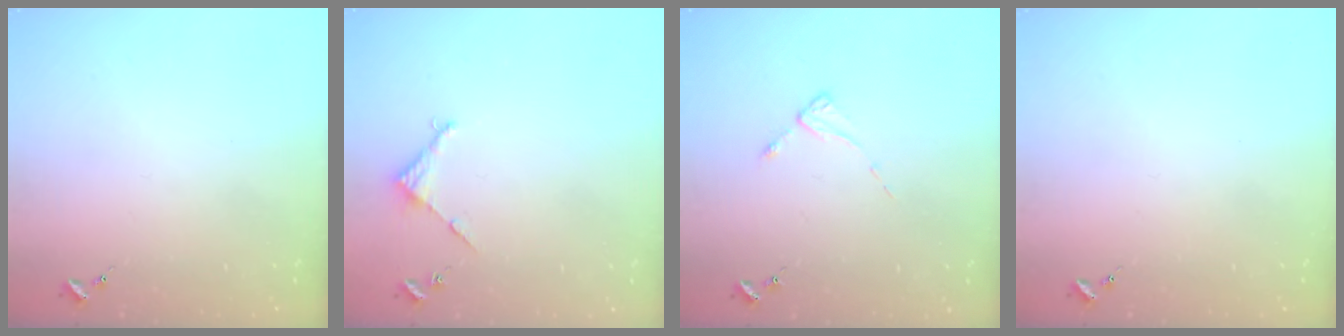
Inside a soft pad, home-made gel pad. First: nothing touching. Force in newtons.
{"total": 2.9, "press": 2.8, "slide": 0.2}
{"total": 2.2, "press": 2.2, "slide": 0.4}
{"total": 0.0}